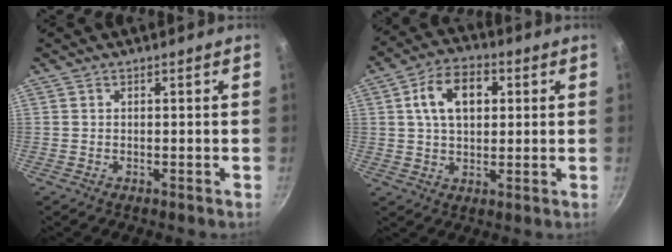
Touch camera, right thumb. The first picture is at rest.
{"total": 10.7, "force": [2.6, 6.8, 7.8], "torque": [-0.110, 0.011, 0.037]}